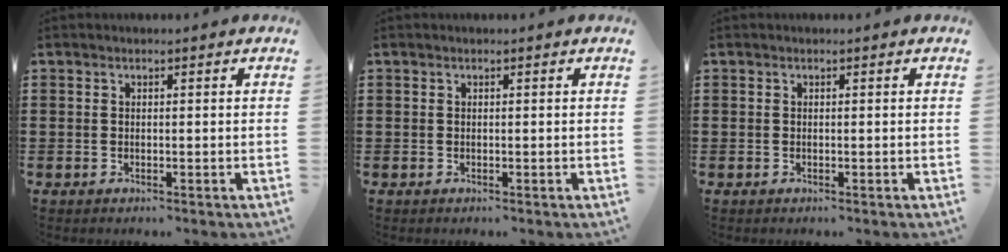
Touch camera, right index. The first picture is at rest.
{"total": 0.0}
{"total": 0.0}